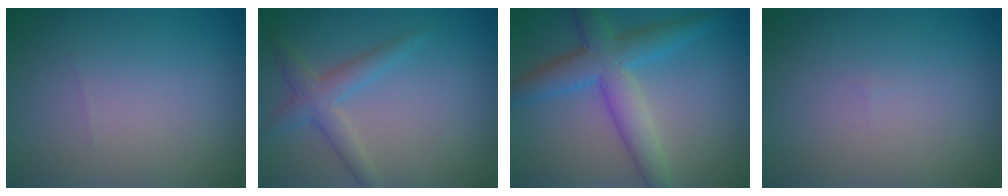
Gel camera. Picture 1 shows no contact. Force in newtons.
{"total": 2.8, "press": 2.8, "slide": 0.1}
{"total": 5.6, "press": 5.6, "slide": 0.2}
{"total": 0.0}